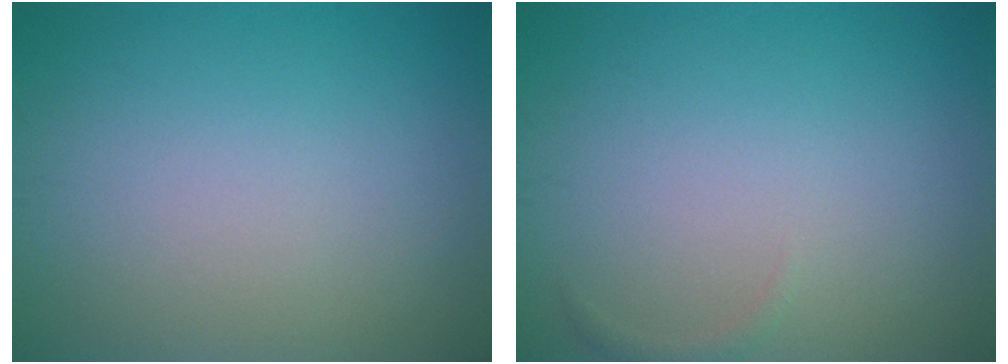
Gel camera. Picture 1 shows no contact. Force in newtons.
{"total": 0.6, "press": 0.6, "slide": 0.1}